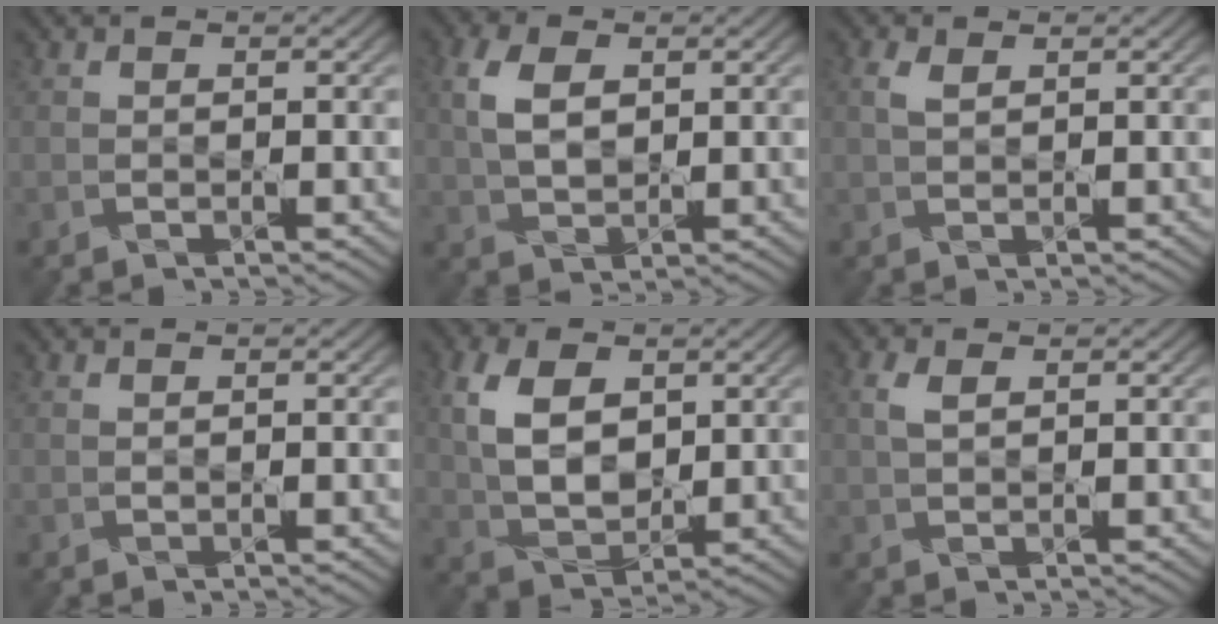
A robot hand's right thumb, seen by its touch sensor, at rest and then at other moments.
{"total": 5.2, "force": [1.7, 3.0, 3.9], "torque": [-0.094, 0.007, 0.029]}
{"total": 1.7, "force": [0.9, 0.6, 1.3], "torque": [-0.035, 0.005, 0.017]}
{"total": 0.0}
{"total": 8.0, "force": [2.4, 4.9, 5.8], "torque": [-0.132, 0.006, 0.047]}
{"total": 2.0, "force": [0.8, 0.8, 1.6], "torque": [-0.042, 0.005, 0.014]}